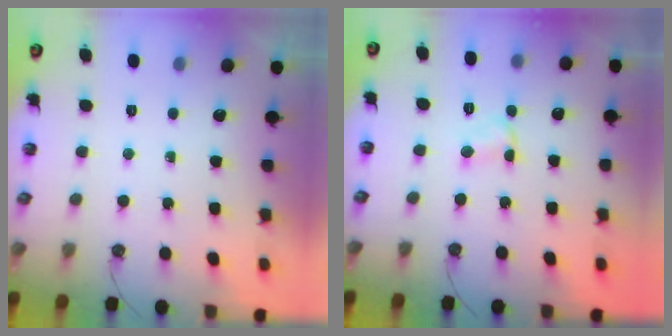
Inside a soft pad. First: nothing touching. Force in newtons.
{"total": 2.9, "press": 2.9, "slide": 0.5}